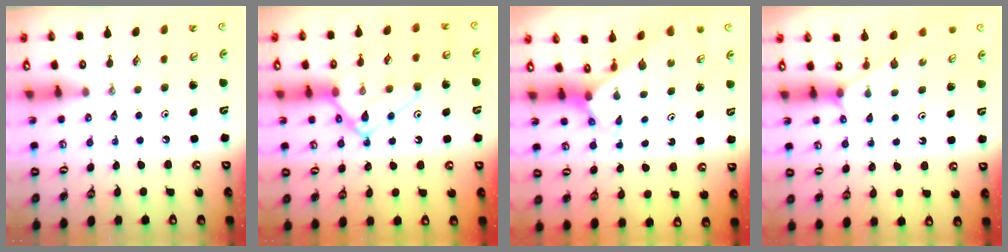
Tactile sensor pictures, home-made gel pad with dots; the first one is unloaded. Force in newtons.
{"total": 17.9, "press": 17.8, "slide": 1.6}
{"total": 2.0, "press": 2.0, "slide": 0.1}
{"total": 2.6, "press": 2.6, "slide": 0.3}